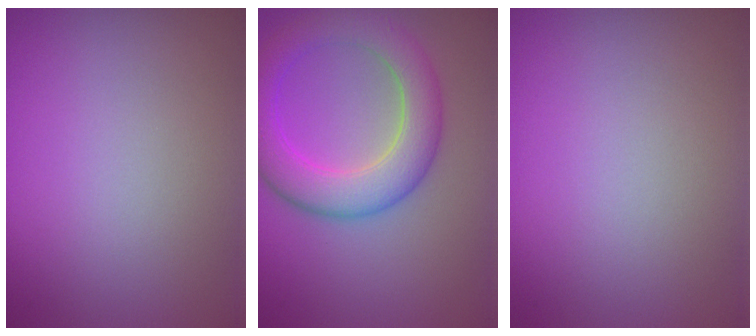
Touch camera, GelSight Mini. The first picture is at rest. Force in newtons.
{"total": 5.9, "press": 5.9, "slide": 0.1}
{"total": 0.0}